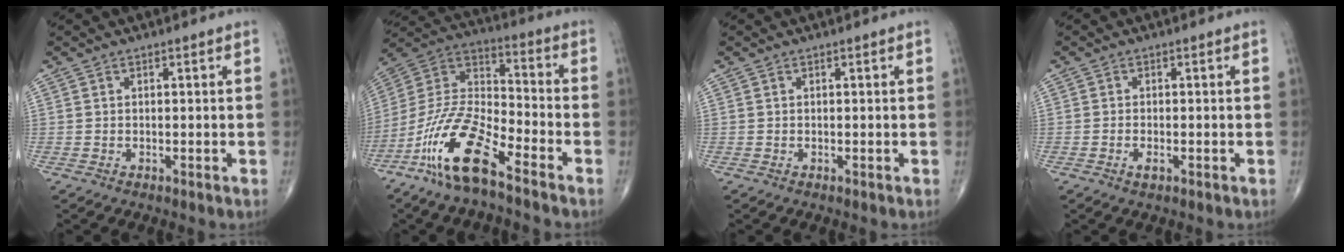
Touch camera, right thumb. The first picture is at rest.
{"total": 16.4, "force": [-10.5, 4.8, 11.7], "torque": [-0.235, 0.061, -0.206]}
{"total": 0.0}
{"total": 1.6, "force": [-0.7, 0.7, 1.2], "torque": [-0.023, 0.000, -0.013]}